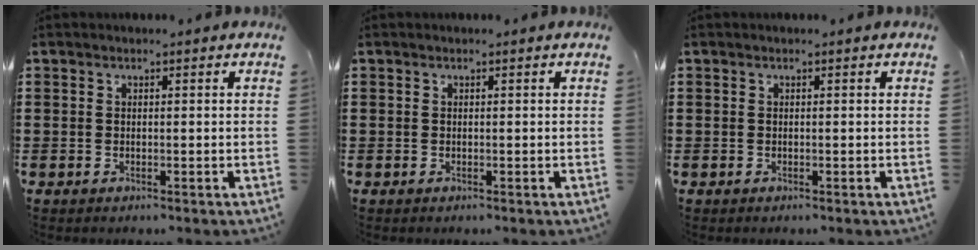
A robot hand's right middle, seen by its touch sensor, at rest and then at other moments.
{"total": 0.0}
{"total": 0.0}